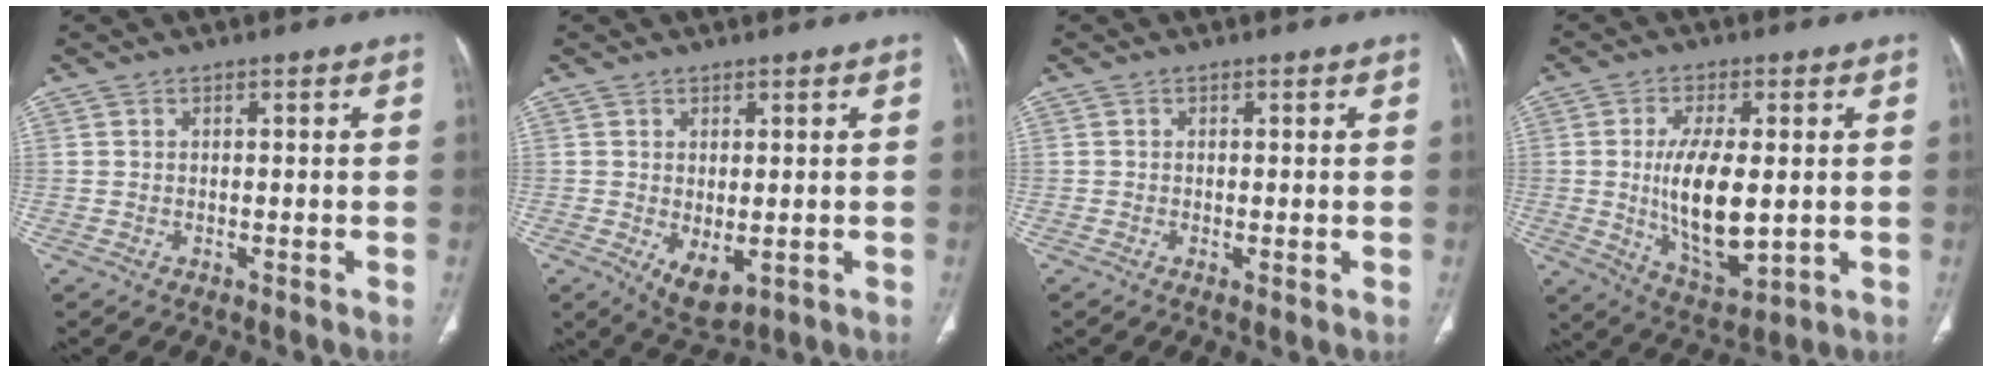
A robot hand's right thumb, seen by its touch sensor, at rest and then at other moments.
{"total": 5.4, "force": [-1.1, 2.8, 4.5], "torque": [-0.068, -0.012, 0.001]}
{"total": 0.9, "force": [-0.2, 0.1, 0.9], "torque": [-0.023, -0.005, -0.004]}
{"total": 13.5, "force": [-0.1, 5.8, 12.2], "torque": [-0.213, -0.022, 0.010]}